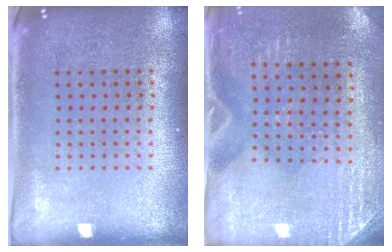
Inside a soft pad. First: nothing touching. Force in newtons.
{"total": 2.8, "press": 2.5, "slide": 1.3}